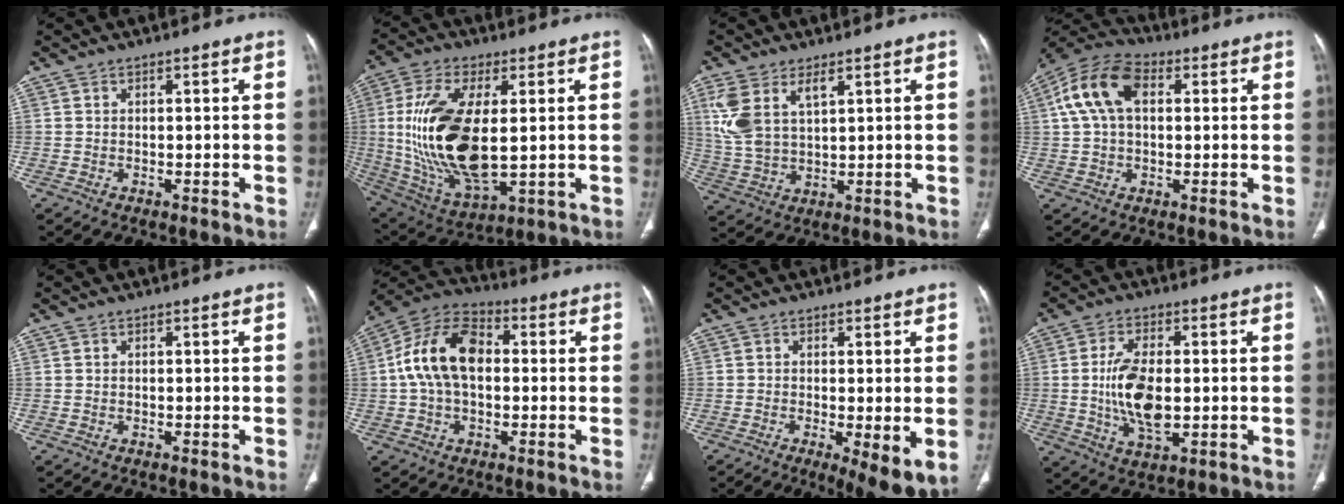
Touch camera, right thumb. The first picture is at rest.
{"total": 20.9, "force": [1.2, 9.6, 18.6], "torque": [-0.379, -0.017, 0.036]}
{"total": 9.5, "force": [4.2, 4.8, 7.0], "torque": [-0.153, -0.006, 0.095]}
{"total": 12.1, "force": [2.8, 7.6, 9.1], "torque": [-0.178, 0.031, 0.044]}
{"total": 0.0}
{"total": 14.1, "force": [1.0, 8.8, 10.9], "torque": [-0.200, 0.034, 0.006]}
{"total": 7.7, "force": [-1.9, 2.1, 7.2], "torque": [-0.111, -0.025, -0.028]}
{"total": 11.2, "force": [-0.4, 5.6, 9.7], "torque": [-0.185, -0.004, -0.002]}